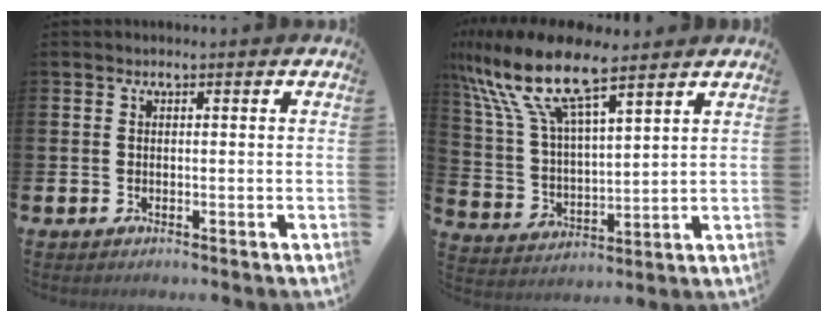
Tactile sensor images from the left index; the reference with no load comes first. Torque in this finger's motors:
{"motor_torque": [0.65, -0.12, 1.05, 0.21]}